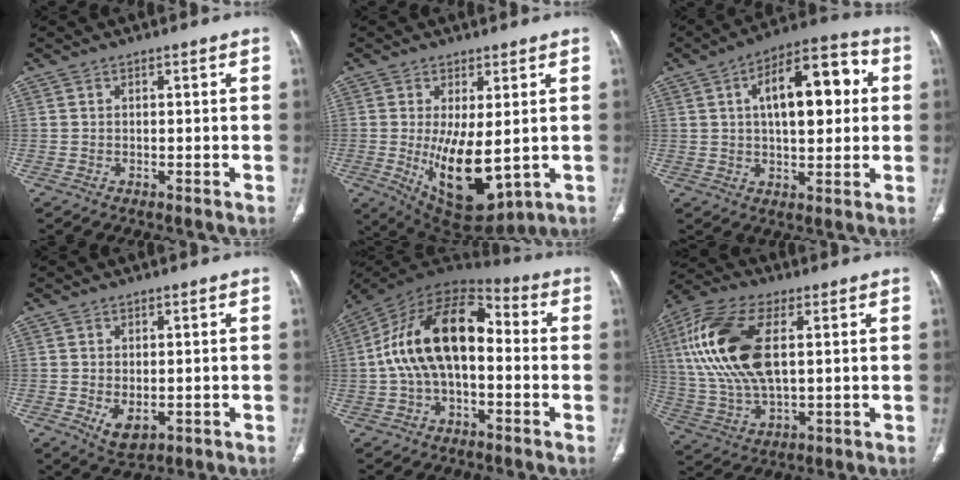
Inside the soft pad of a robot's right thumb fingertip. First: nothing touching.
{"total": 12.6, "force": [-1.1, 5.4, 11.4], "torque": [-0.180, -0.028, 0.007]}
{"total": 16.3, "force": [3.4, 7.6, 14.0], "torque": [-0.184, 0.022, 0.048]}
{"total": 4.1, "force": [-0.7, 2.4, 3.2], "torque": [-0.049, -0.006, 0.004]}
{"total": 17.8, "force": [-0.3, 9.8, 14.8], "torque": [-0.259, 0.051, -0.015]}
{"total": 19.5, "force": [4.2, 9.5, 16.5], "torque": [-0.359, 0.002, 0.079]}